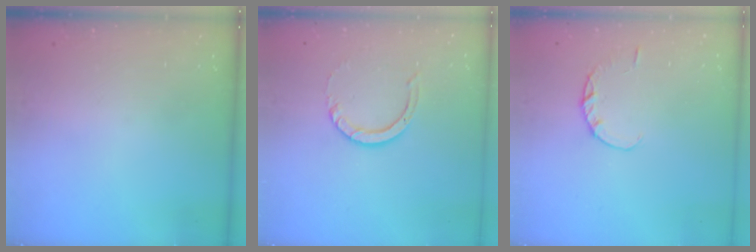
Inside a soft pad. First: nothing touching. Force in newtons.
{"total": 4.7, "press": 4.7, "slide": 0.4}
{"total": 1.8, "press": 1.8, "slide": 0.3}